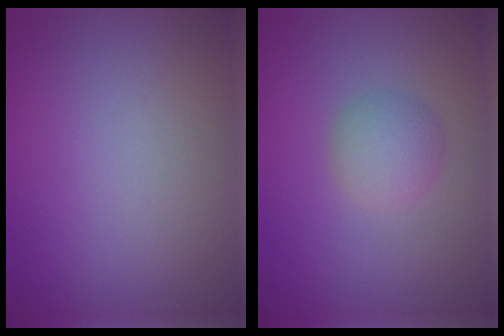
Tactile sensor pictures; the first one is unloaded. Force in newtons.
{"total": 2.3, "press": 2.3, "slide": 0.1}